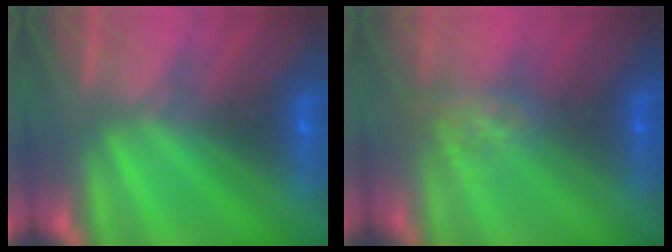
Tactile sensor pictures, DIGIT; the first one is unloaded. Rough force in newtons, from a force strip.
{"total": 4.2}